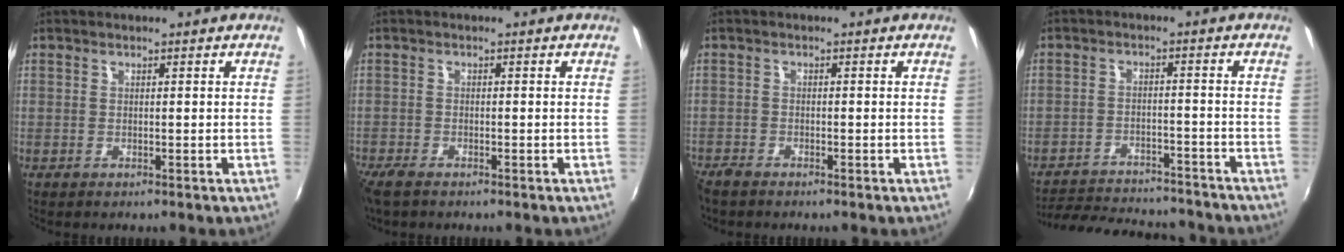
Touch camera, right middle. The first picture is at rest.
{"total": 4.0, "force": [-3.2, 1.3, 2.0], "torque": [-0.053, -0.019, -0.064]}
{"total": 3.0, "force": [-2.7, 0.9, 0.9], "torque": [-0.028, -0.015, -0.055]}
{"total": 18.9, "force": [-16.8, 5.2, 6.9], "torque": [-0.148, 0.000, -0.226]}